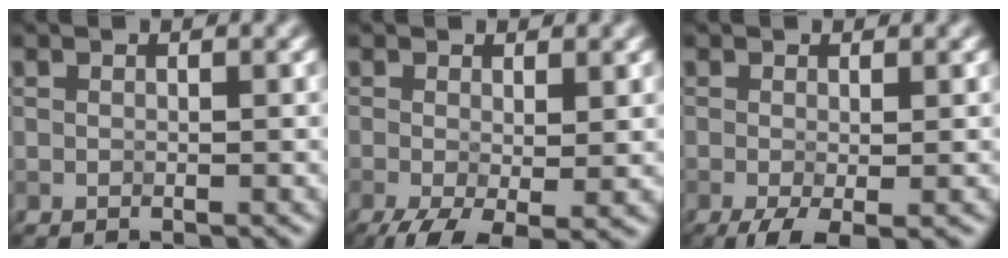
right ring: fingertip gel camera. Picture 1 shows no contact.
{"total": 5.2, "force": [-2.0, 1.9, 4.4], "torque": [-0.088, -0.017, -0.033]}
{"total": 3.1, "force": [-1.3, 0.7, 2.7], "torque": [-0.051, -0.009, -0.024]}